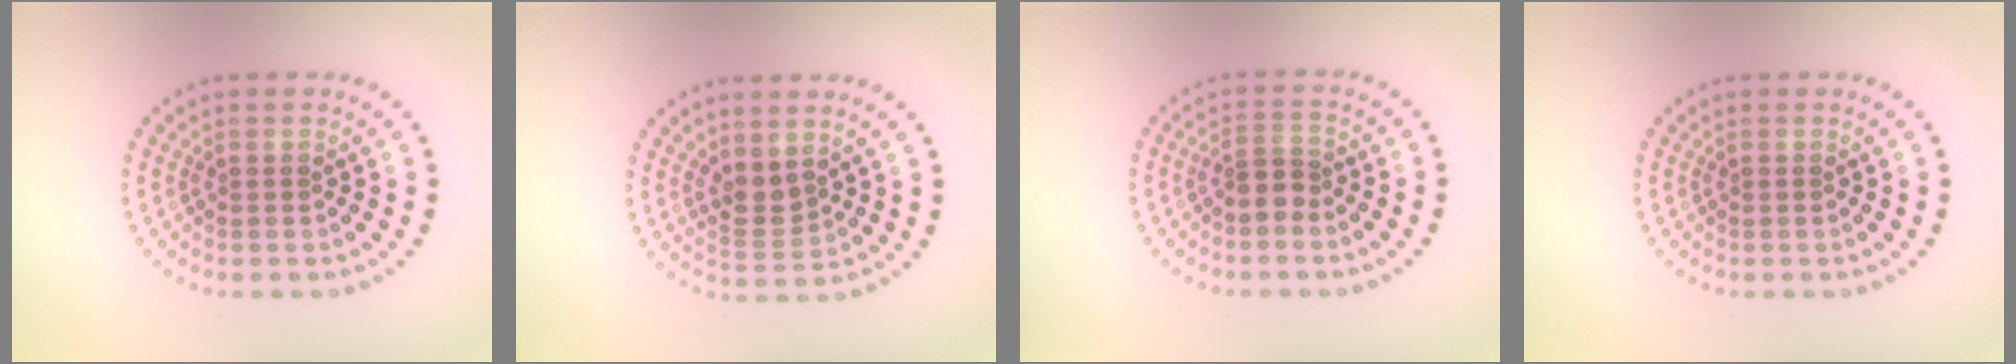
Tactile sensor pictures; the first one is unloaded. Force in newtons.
{"total": 2.0, "press": 1.6, "slide": 1.1}
{"total": 1.8, "press": 1.3, "slide": 1.2}
{"total": 0.0}